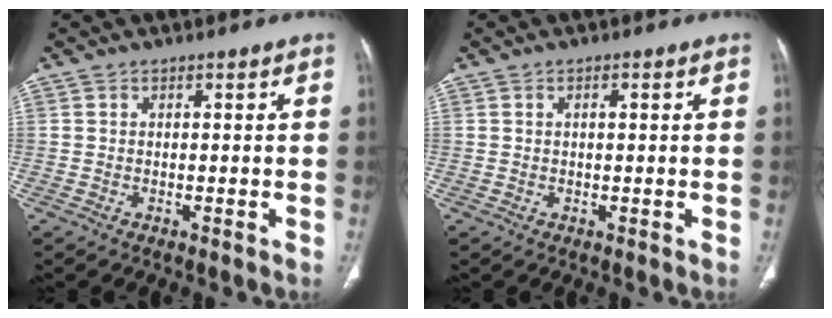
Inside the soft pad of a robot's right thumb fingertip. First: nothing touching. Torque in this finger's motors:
{"motor_torque": [0.08, -0.12, -0.13, 0.04, 0.06]}